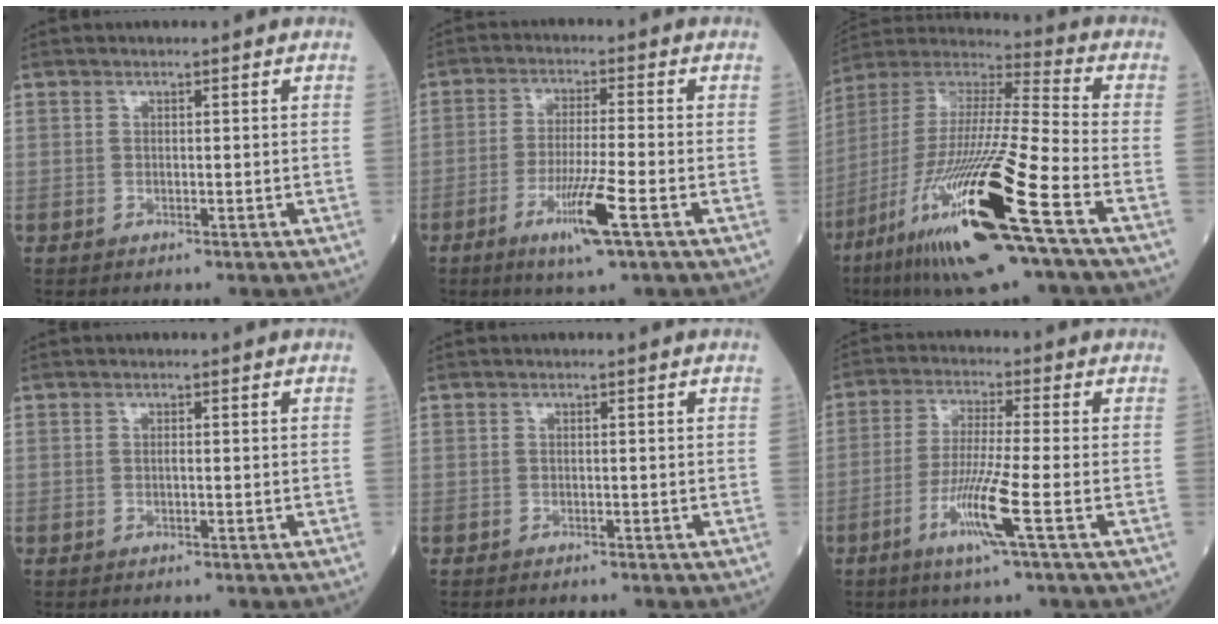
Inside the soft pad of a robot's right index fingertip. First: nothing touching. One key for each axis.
{"total": 8.2, "fx": -3.8, "fy": -0.3, "fz": 7.3, "tx": -0.138, "ty": -0.018, "tz": -0.069}
{"total": 23.8, "fx": -11.3, "fy": 1.3, "fz": 20.9, "tx": -0.421, "ty": -0.054, "tz": -0.212}
{"total": 0.0}
{"total": 0.8, "fx": -0.7, "fy": 0.1, "fz": 0.3, "tx": -0.006, "ty": -0.001, "tz": -0.011}
{"total": 8.4, "fx": -3.4, "fy": -1.0, "fz": 7.7, "tx": -0.153, "ty": -0.019, "tz": -0.070}